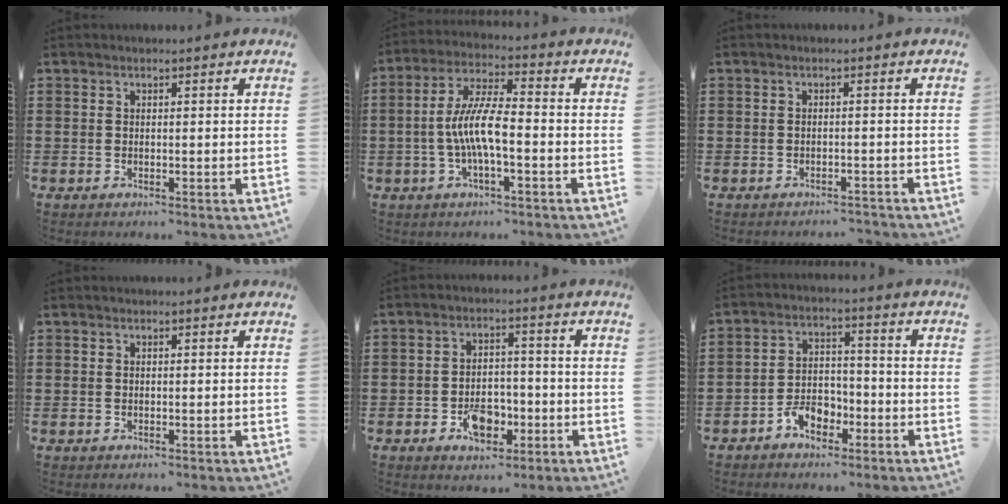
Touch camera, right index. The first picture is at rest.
{"total": 7.8, "force": [-1.7, 1.8, 7.4], "torque": [-0.162, -0.008, -0.040]}
{"total": 1.4, "force": [-1.4, 0.0, 0.1], "torque": [-0.006, 0.000, -0.030]}
{"total": 0.0}
{"total": 6.0, "force": [-2.7, 3.7, 4.0], "torque": [-0.067, 0.005, -0.047]}
{"total": 5.0, "force": [-3.3, 2.9, 2.3], "torque": [-0.049, 0.008, -0.063]}